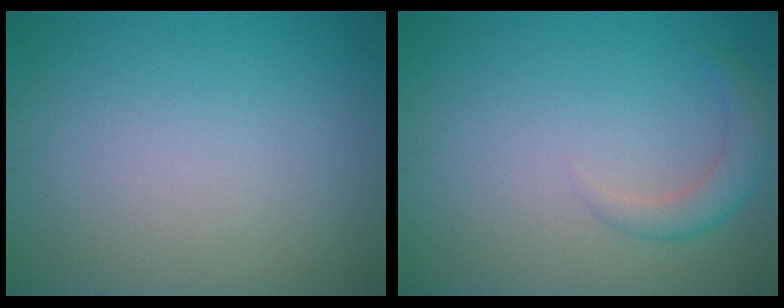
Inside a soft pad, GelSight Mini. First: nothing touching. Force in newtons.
{"total": 2.2, "press": 2.2, "slide": 0.1}